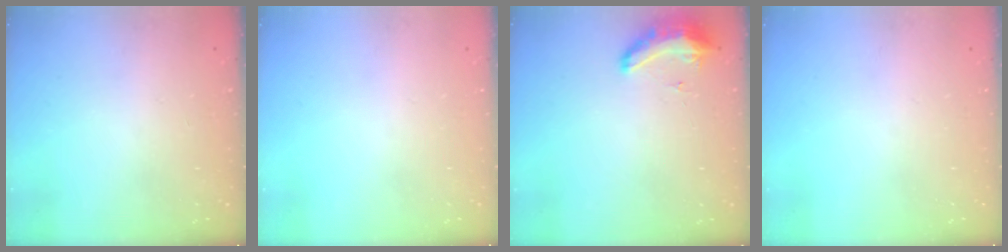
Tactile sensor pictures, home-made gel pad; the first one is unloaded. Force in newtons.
{"total": 0.0}
{"total": 9.0, "press": 8.7, "slide": 2.3}
{"total": 0.0}